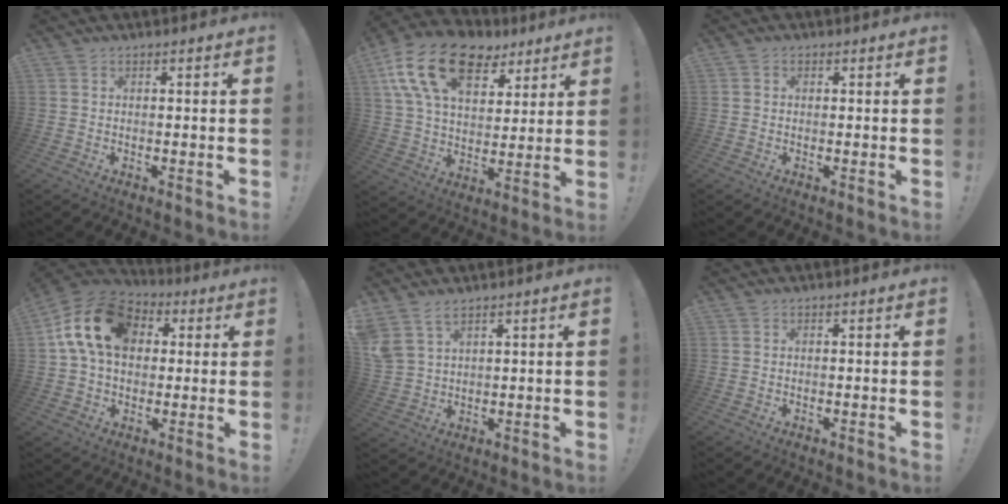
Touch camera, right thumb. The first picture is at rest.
{"total": 20.4, "force": [10.5, 12.0, 12.7], "torque": [-0.214, -0.050, 0.189]}
{"total": 0.7, "force": [0.0, 0.7, 0.3], "torque": [0.003, -0.001, -0.002]}
{"total": 17.7, "force": [4.6, 12.7, 11.5], "torque": [-0.192, 0.007, 0.087]}
{"total": 5.7, "force": [4.3, 2.3, 3.0], "torque": [-0.063, -0.015, 0.085]}
{"total": 0.0}